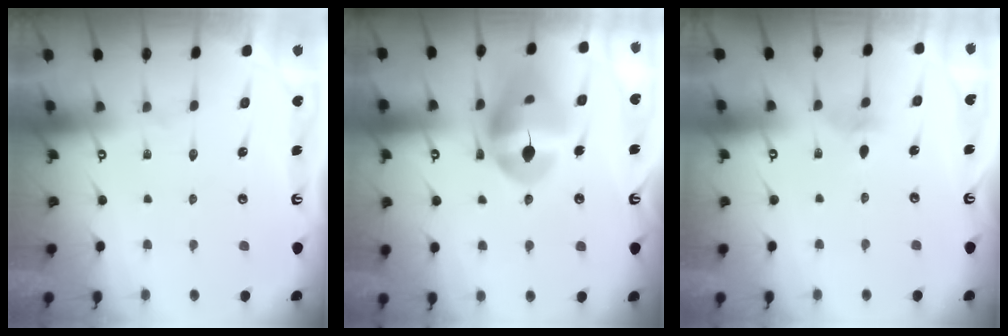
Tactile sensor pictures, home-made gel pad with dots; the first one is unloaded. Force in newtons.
{"total": 16.8, "press": 16.7, "slide": 2.1}
{"total": 2.3, "press": 2.3, "slide": 0.4}